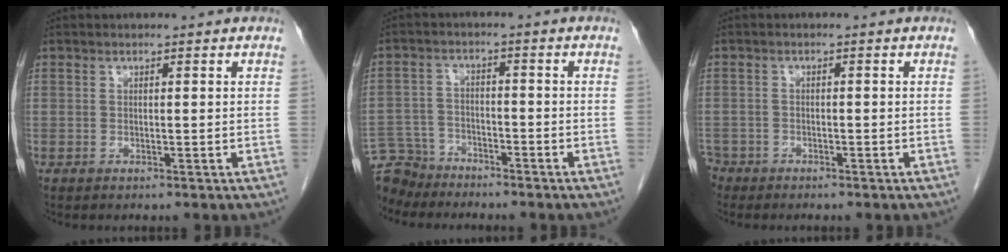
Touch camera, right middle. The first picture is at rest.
{"total": 6.9, "force": [-6.5, 2.4, -0.2], "torque": [0.005, -0.001, -0.122]}
{"total": 3.1, "force": [-2.6, 1.7, -0.1], "torque": [0.001, 0.002, -0.050]}